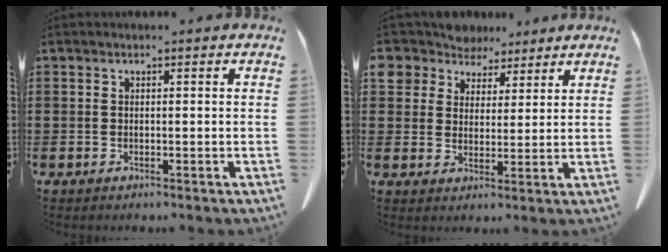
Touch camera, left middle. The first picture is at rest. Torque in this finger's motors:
{"motor_torque": [0.04, -0.03, 0.13, 0.03]}